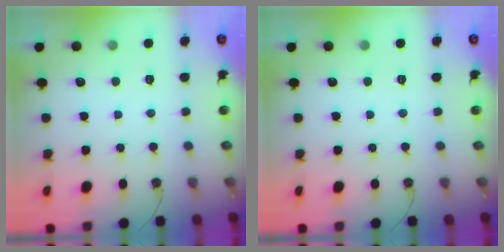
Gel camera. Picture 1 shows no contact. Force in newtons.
{"total": 0.0}